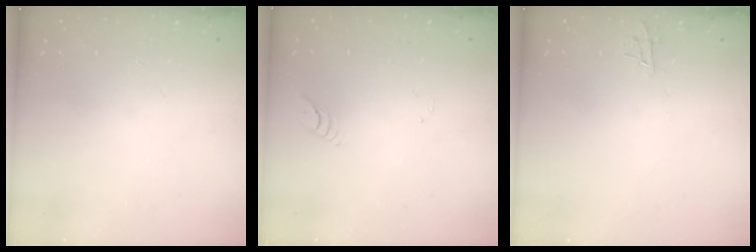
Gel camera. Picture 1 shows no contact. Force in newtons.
{"total": 3.5, "press": 3.5, "slide": 0.3}
{"total": 4.8, "press": 4.8, "slide": 0.4}